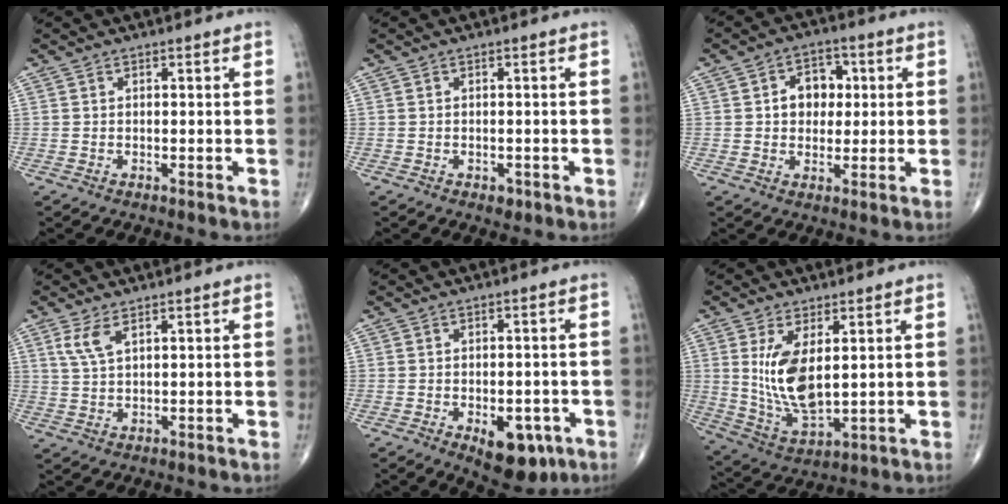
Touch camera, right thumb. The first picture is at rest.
{"total": 1.3, "force": [-0.6, 0.9, 0.8], "torque": [-0.007, 0.000, -0.005]}
{"total": 7.1, "force": [1.1, 5.4, 4.4], "torque": [-0.029, 0.008, 0.012]}
{"total": 3.7, "force": [1.9, 1.2, 2.9], "torque": [-0.067, -0.001, 0.048]}
{"total": 9.8, "force": [-4.3, 5.2, 7.1], "torque": [-0.072, 0.011, -0.048]}
{"total": 11.3, "force": [2.3, 5.1, 9.8], "torque": [-0.183, -0.025, 0.060]}